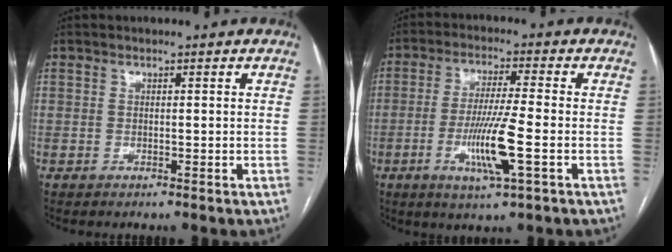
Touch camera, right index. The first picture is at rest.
{"total": 9.5, "force": [-2.8, 0.0, 9.1], "torque": [-0.177, -0.014, -0.053]}